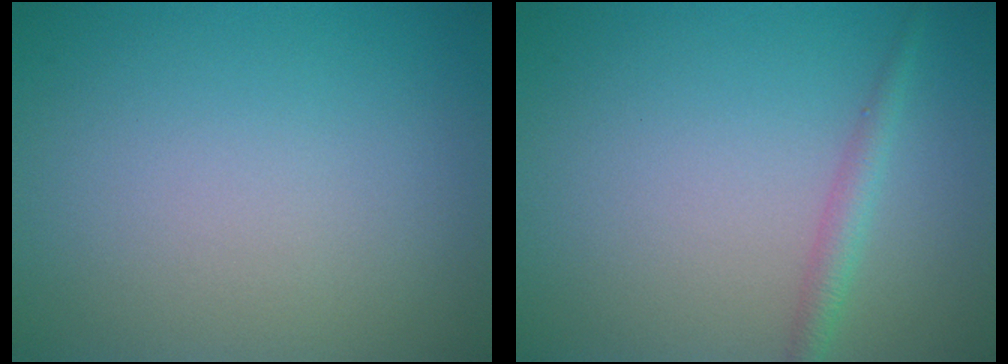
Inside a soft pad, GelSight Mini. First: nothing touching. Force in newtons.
{"total": 1.7, "press": 1.7, "slide": 0.1}